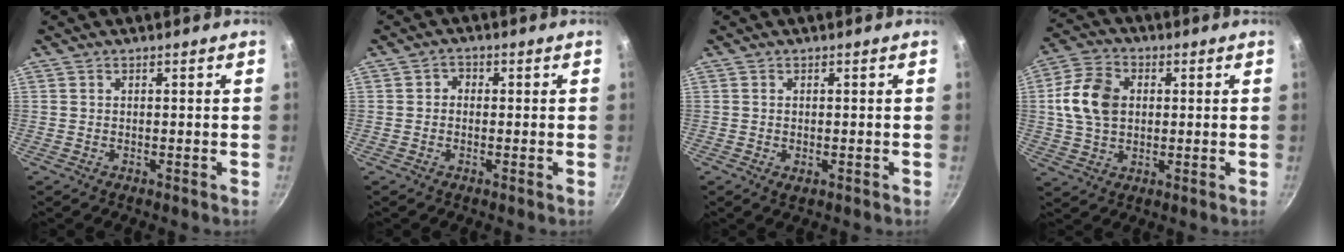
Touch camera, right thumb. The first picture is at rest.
{"total": 1.9, "force": [-0.1, 1.7, 0.8], "torque": [-0.006, 0.006, -0.008]}
{"total": 1.3, "force": [-0.3, 0.8, 1.0], "torque": [-0.016, -0.004, -0.003]}
{"total": 11.4, "force": [1.5, 8.2, 7.8], "torque": [-0.134, 0.011, 0.018]}